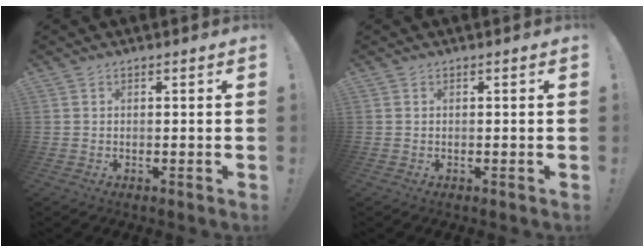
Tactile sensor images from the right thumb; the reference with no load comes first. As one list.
[{"total": 0.0}]